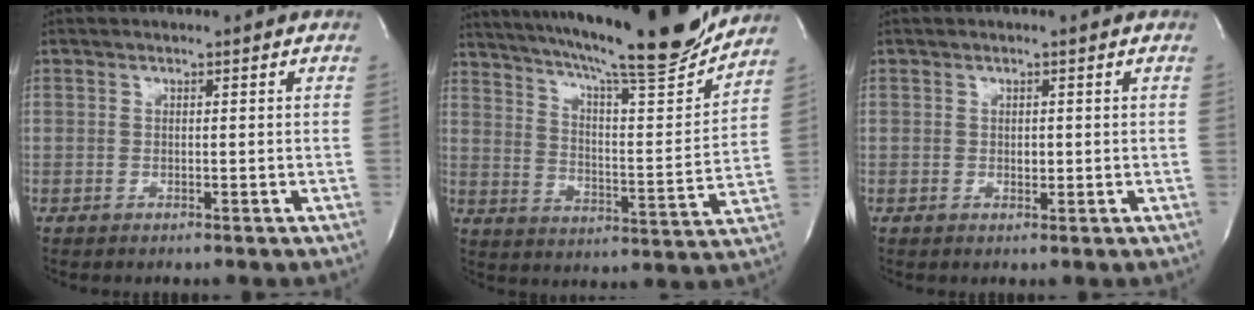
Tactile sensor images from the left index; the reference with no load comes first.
{"total": 22.3, "force": [19.4, 1.4, 10.8], "torque": [-0.183, -0.041, 0.273]}
{"total": 1.0, "force": [-0.6, 0.6, 0.5], "torque": [-0.005, -0.005, -0.010]}